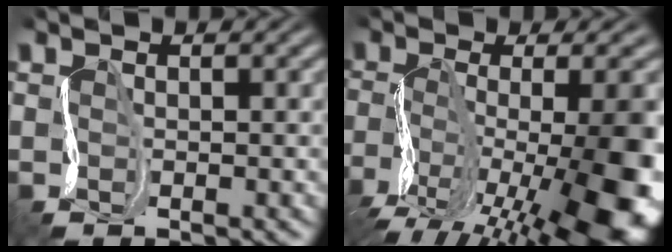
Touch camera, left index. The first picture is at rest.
{"total": 14.7, "force": [-5.6, 5.4, 12.4], "torque": [-0.210, -0.002, -0.082]}